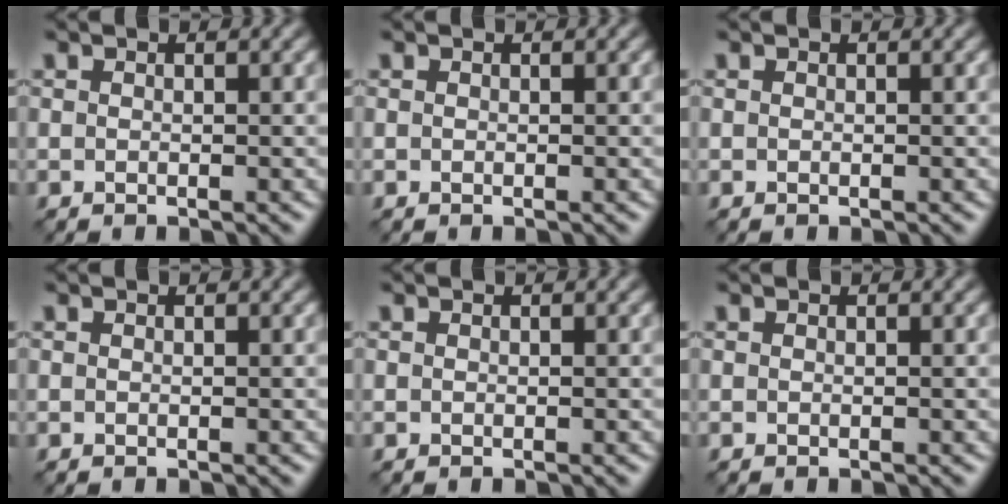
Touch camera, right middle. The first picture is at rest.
{"total": 0.0}
{"total": 0.0}
{"total": 0.0}
{"total": 0.0}
{"total": 0.0}